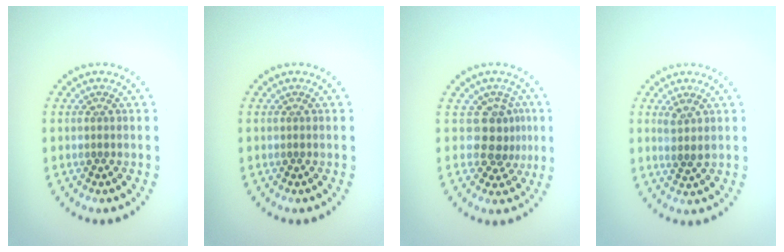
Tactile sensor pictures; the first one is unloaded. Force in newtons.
{"total": 0.0}
{"total": 2.8, "press": 2.2, "slide": 1.9}
{"total": 1.5, "press": 1.2, "slide": 0.9}